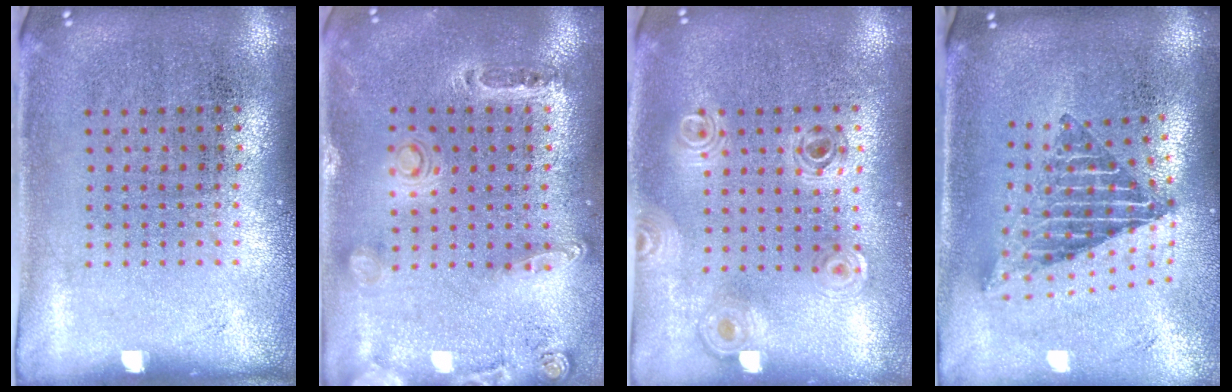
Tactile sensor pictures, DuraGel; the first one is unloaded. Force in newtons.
{"total": 0.8, "press": 0.7, "slide": 0.3}
{"total": 0.8, "press": 0.8, "slide": 0.1}
{"total": 2.3, "press": 1.6, "slide": 1.6}